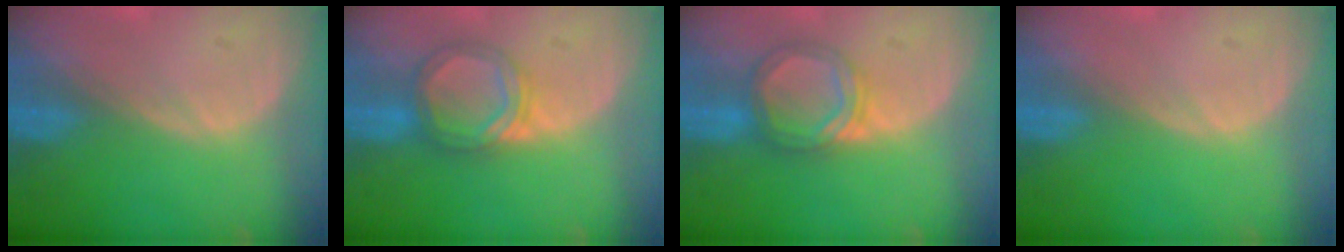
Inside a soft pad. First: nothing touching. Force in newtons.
{"total": 5.4, "press": 5.3, "slide": 1.0}
{"total": 5.4, "press": 5.3, "slide": 1.0}
{"total": 0.0}